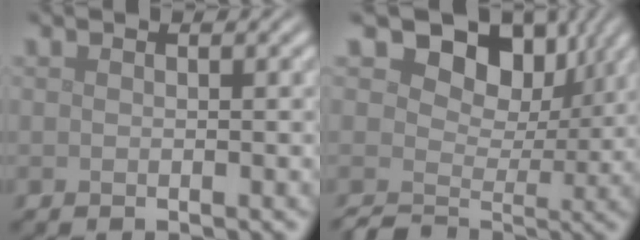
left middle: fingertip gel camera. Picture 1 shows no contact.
{"total": 8.6, "force": [3.4, 6.0, 5.1], "torque": [-0.073, -0.001, 0.045]}